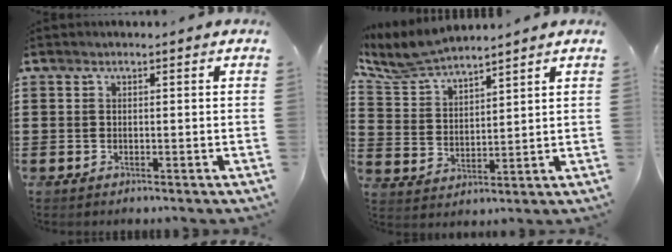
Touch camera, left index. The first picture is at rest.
{"total": 6.5, "force": [6.1, 0.8, 2.0], "torque": [-0.065, -0.023, 0.110]}